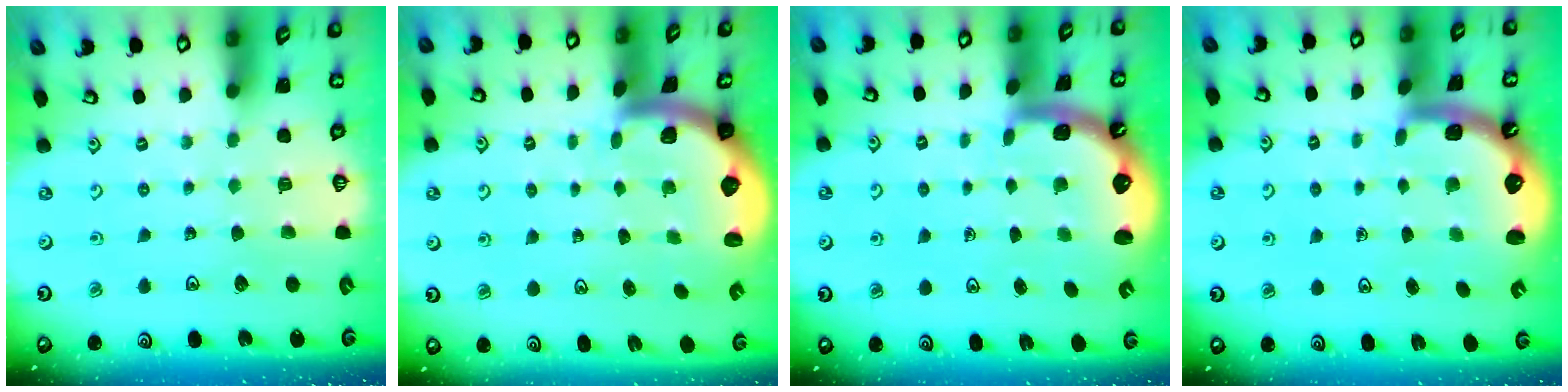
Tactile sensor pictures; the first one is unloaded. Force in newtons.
{"total": 1.4, "press": 1.4, "slide": 0.2}
{"total": 1.6, "press": 1.4, "slide": 0.6}
{"total": 1.6, "press": 1.4, "slide": 0.6}